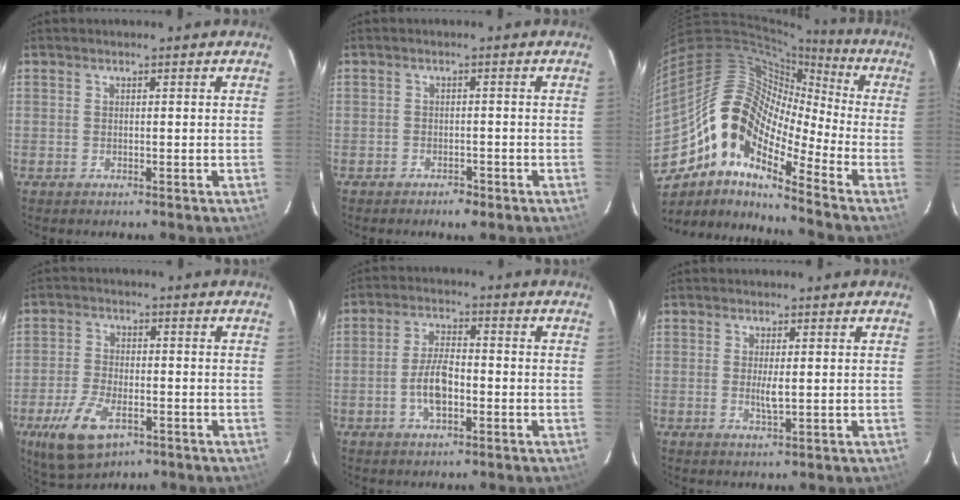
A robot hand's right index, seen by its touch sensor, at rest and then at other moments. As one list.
[{"total": 2.6, "force": [-2.0, 1.3, 1.1], "torque": [-0.030, 0.003, -0.030]}, {"total": 16.6, "force": [-8.7, 6.9, 12.3], "torque": [-0.202, -0.001, -0.182]}, {"total": 11.0, "force": [-5.5, 5.5, 7.8], "torque": [-0.176, -0.015, -0.095]}, {"total": 6.6, "force": [-2.1, 2.7, 5.6], "torque": [-0.113, 0.006, -0.038]}, {"total": 2.7, "force": [0.0, 0.5, 2.6], "torque": [-0.050, -0.006, 0.000]}]